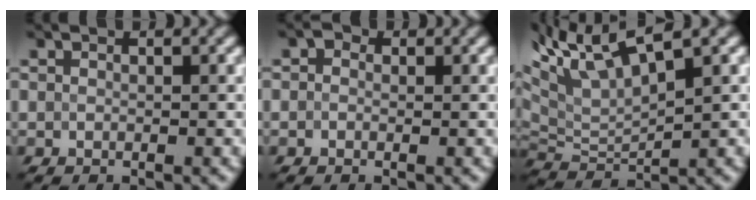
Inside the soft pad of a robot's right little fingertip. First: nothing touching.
{"total": 1.4, "force": [0.5, 1.2, 0.5], "torque": [-0.006, 0.011, -0.013]}
{"total": 7.7, "force": [4.0, 1.6, 6.3], "torque": [-0.158, 0.014, 0.077]}